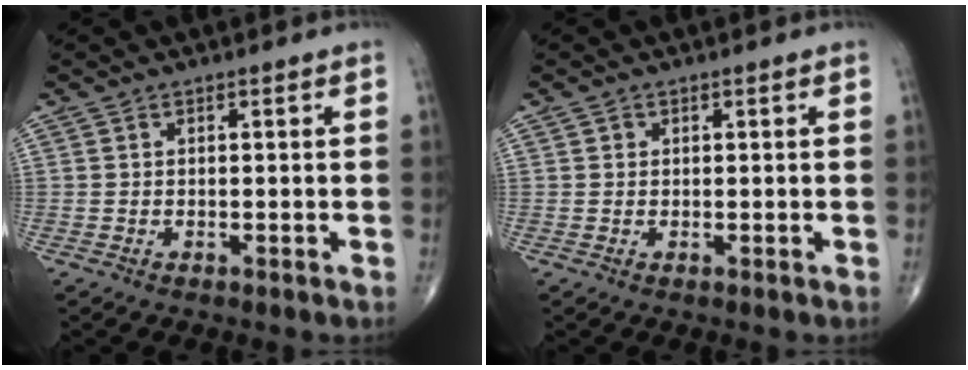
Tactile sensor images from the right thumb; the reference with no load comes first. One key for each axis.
{"total": 0.7, "fx": 0.2, "fy": 0.6, "fz": 0.1, "tx": 0.003, "ty": 0.001, "tz": 0.003}